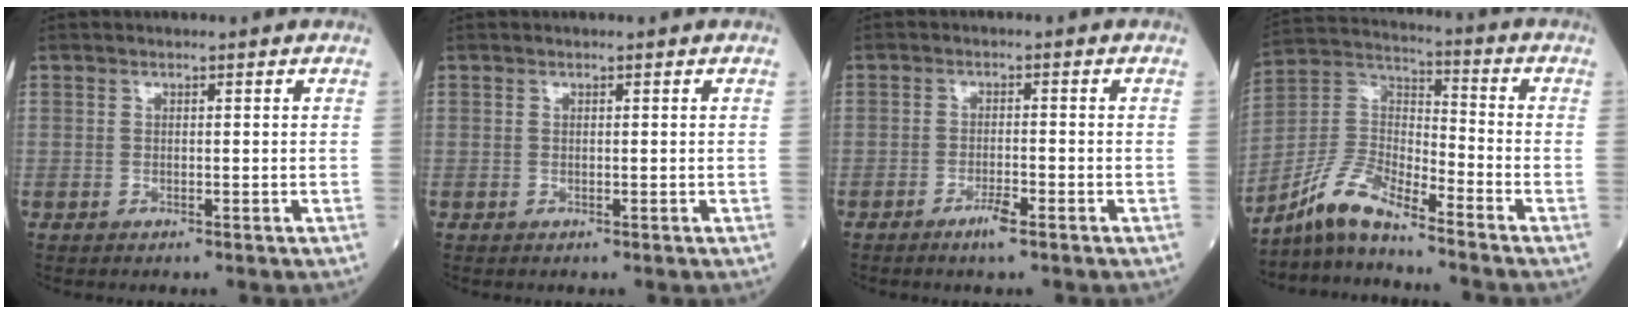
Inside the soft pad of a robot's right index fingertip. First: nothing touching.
{"total": 0.0}
{"total": 2.6, "force": [-1.7, 0.2, 2.0], "torque": [-0.039, -0.001, -0.029]}
{"total": 8.9, "force": [-7.7, 1.2, 4.2], "torque": [-0.101, 0.015, -0.153]}